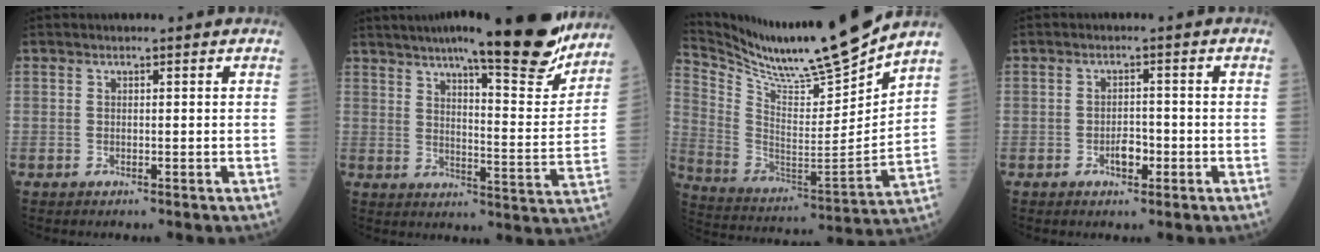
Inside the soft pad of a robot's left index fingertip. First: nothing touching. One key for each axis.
{"total": 21.7, "fx": 17.8, "fy": 2.5, "fz": 12.1, "tx": -0.167, "ty": -0.029, "tz": 0.230}
{"total": 18.8, "fx": 17.2, "fy": -0.7, "fz": 7.6, "tx": -0.158, "ty": -0.046, "tz": 0.295}
{"total": 2.4, "fx": -1.2, "fy": 1.2, "fz": 1.6, "tx": -0.028, "ty": 0.001, "tz": -0.018}